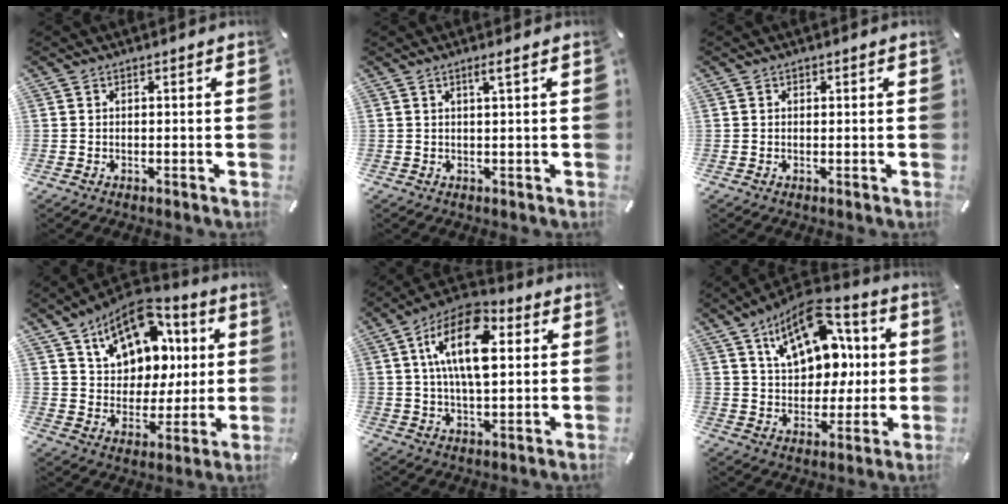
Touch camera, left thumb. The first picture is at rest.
{"total": 2.4, "force": [1.2, -0.1, 2.1], "torque": [-0.042, -0.001, 0.019]}
{"total": 0.5, "force": [0.2, 0.5, 0.2], "torque": [-0.002, 0.002, 0.004]}
{"total": 15.9, "force": [8.1, 11.3, 7.6], "torque": [-0.131, -0.035, 0.152]}
{"total": 16.1, "force": [4.4, 8.2, 13.1], "torque": [-0.243, -0.005, 0.072]}
{"total": 17.3, "force": [7.7, 11.5, 10.4], "torque": [-0.170, -0.038, 0.137]}